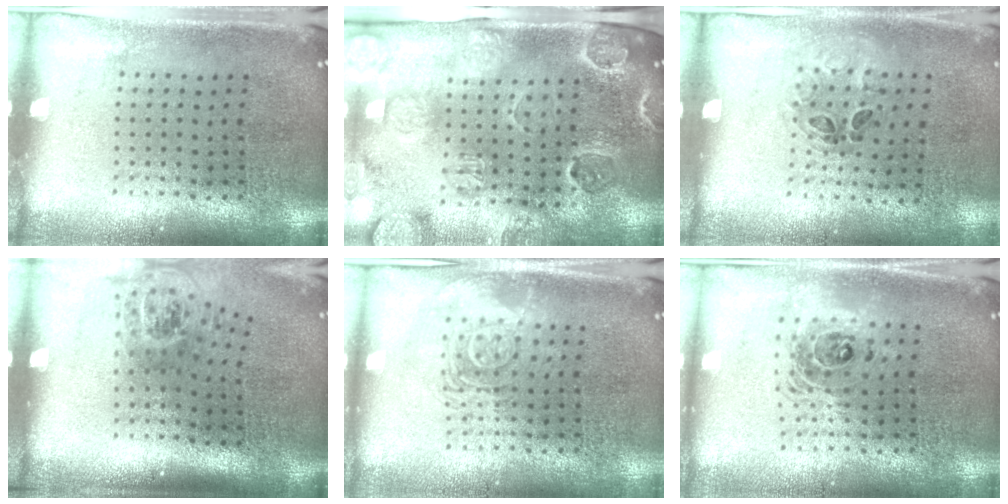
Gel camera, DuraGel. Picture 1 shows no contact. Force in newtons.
{"total": 3.2, "press": 3.2, "slide": 0.5}
{"total": 1.1, "press": 0.6, "slide": 0.9}
{"total": 1.8, "press": 1.3, "slide": 1.2}
{"total": 2.6, "press": 2.6, "slide": 0.4}
{"total": 1.6, "press": 1.3, "slide": 0.8}